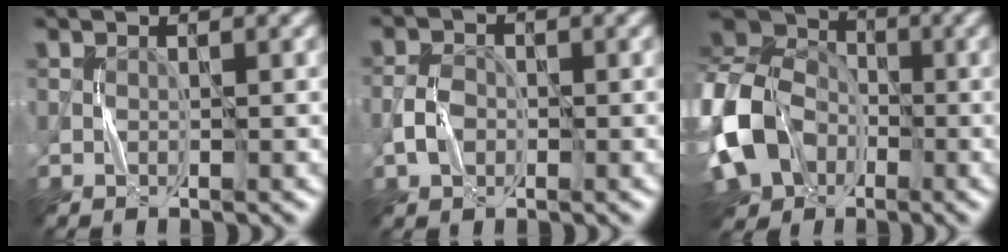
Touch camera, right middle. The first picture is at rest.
{"total": 2.3, "force": [-0.7, 1.8, 1.3], "torque": [-0.020, 0.004, -0.017]}
{"total": 13.5, "force": [-3.4, 10.9, 7.3], "torque": [-0.167, -0.009, -0.078]}